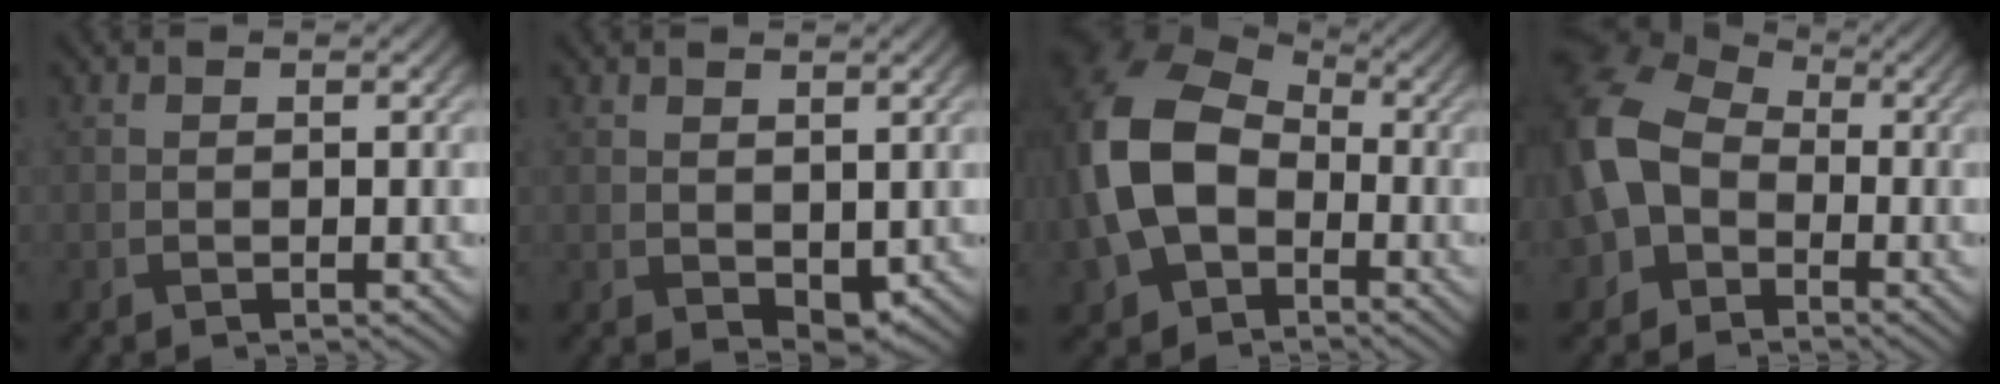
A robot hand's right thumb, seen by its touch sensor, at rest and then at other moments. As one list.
[{"total": 2.5, "force": [0.6, 1.6, 1.9], "torque": [-0.037, -0.009, 0.018]}, {"total": 14.9, "force": [-2.4, 10.7, 10.1], "torque": [-0.259, -0.020, -0.049]}, {"total": 12.4, "force": [-2.4, 9.5, 7.6], "torque": [-0.198, -0.021, -0.052]}]